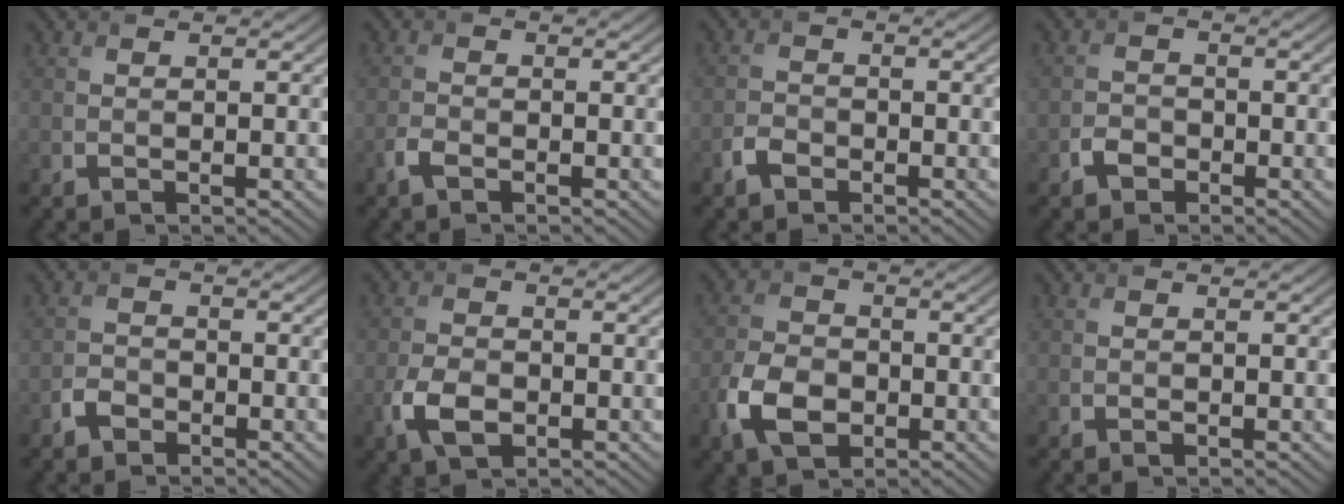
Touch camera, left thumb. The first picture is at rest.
{"total": 1.8, "force": [-1.2, 0.7, 1.0], "torque": [-0.026, -0.001, -0.031]}
{"total": 2.3, "force": [-1.5, 1.4, 1.0], "torque": [-0.021, 0.002, -0.036]}
{"total": 2.1, "force": [-1.3, 1.4, 0.8], "torque": [-0.015, 0.002, -0.030]}
{"total": 2.1, "force": [-1.6, 1.3, 0.7], "torque": [-0.013, 0.004, -0.037]}
{"total": 4.6, "force": [-1.9, 2.8, 3.2], "torque": [-0.073, -0.006, -0.042]}
{"total": 6.8, "force": [-2.8, 4.5, 4.3], "torque": [-0.101, -0.006, -0.060]}
{"total": 0.0}